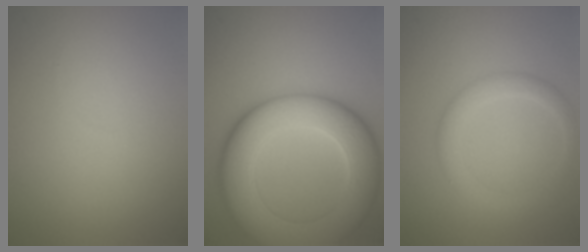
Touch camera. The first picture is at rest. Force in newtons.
{"total": 11.9, "press": 11.9, "slide": 0.5}
{"total": 2.8, "press": 2.8, "slide": 0.1}